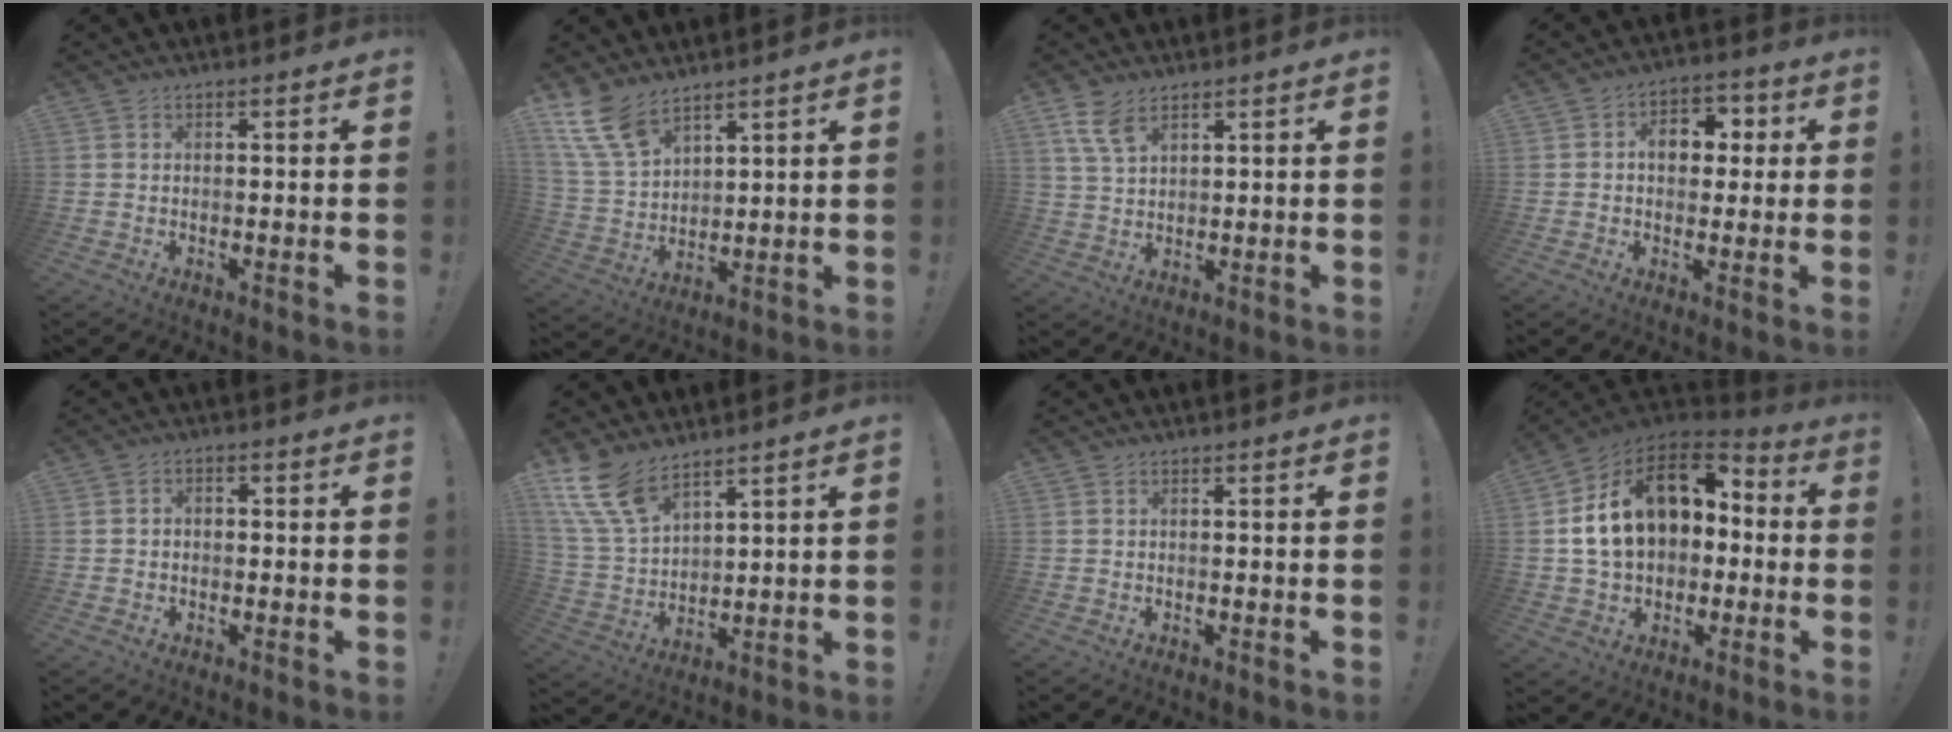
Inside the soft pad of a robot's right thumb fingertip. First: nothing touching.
{"total": 11.7, "force": [8.6, 5.5, 5.7], "torque": [-0.128, -0.047, 0.168]}
{"total": 6.9, "force": [4.5, 3.2, 4.2], "torque": [-0.074, -0.021, 0.085]}
{"total": 9.0, "force": [1.4, 6.6, 5.9], "torque": [-0.083, 0.013, 0.025]}
{"total": 2.1, "force": [-1.3, 1.3, 1.0], "torque": [-0.019, 0.012, -0.022]}
{"total": 12.0, "force": [8.9, 5.1, 6.3], "torque": [-0.146, -0.047, 0.174]}
{"total": 0.0}
{"total": 20.2, "force": [4.8, 14.0, 13.7], "torque": [-0.222, 0.001, 0.097]}